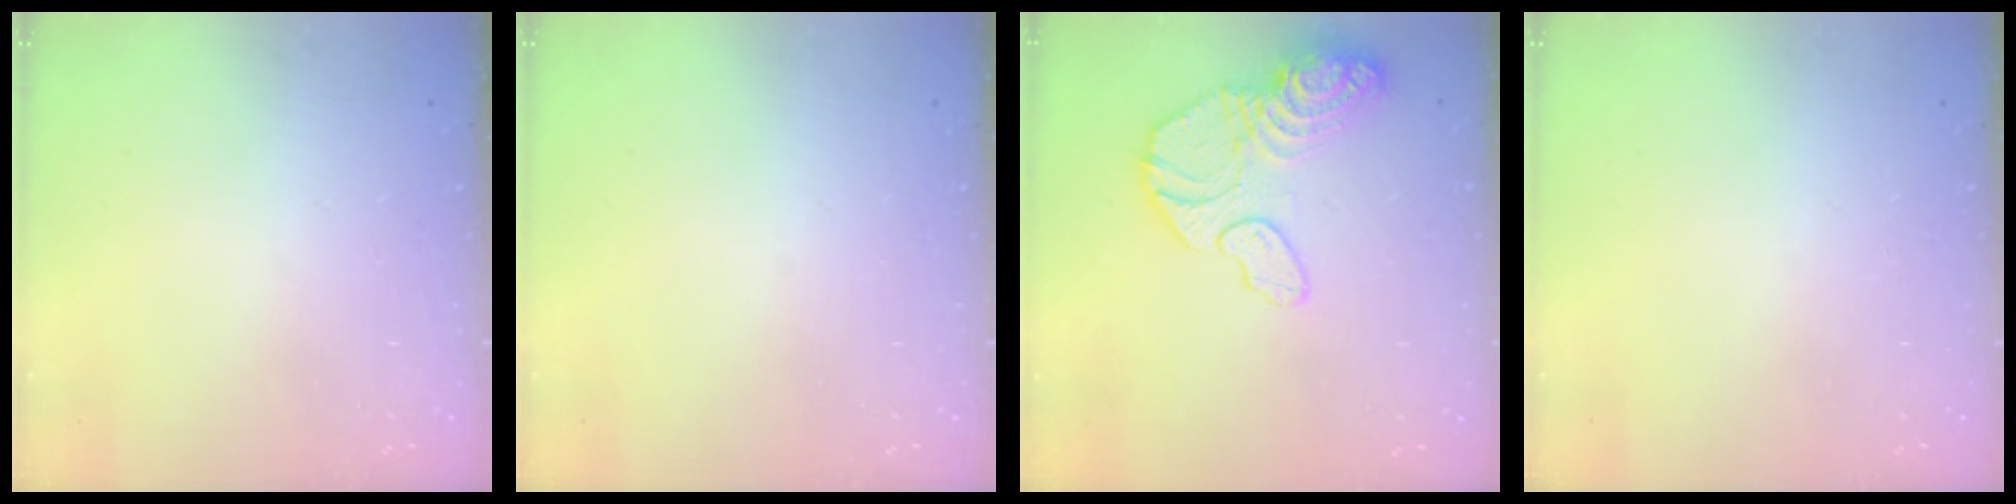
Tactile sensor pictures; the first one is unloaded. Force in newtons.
{"total": 0.0}
{"total": 15.5, "press": 15.4, "slide": 2.1}
{"total": 0.0}